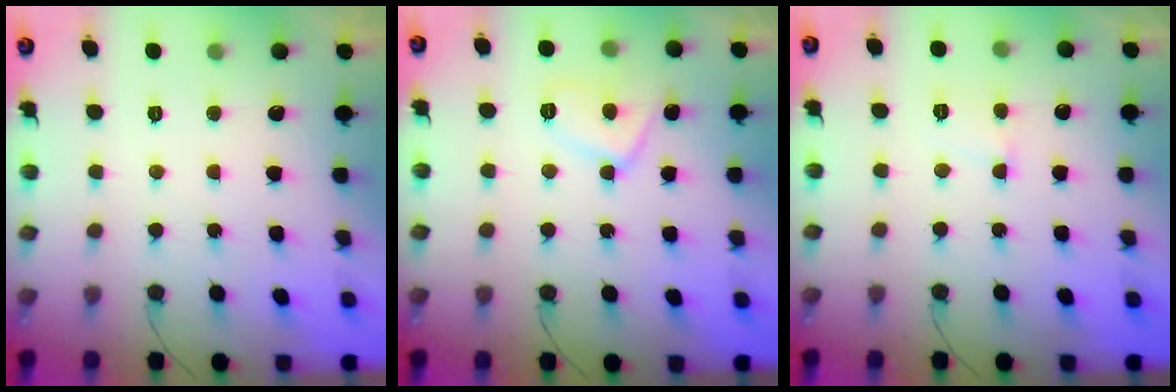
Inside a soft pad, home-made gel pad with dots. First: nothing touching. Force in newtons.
{"total": 7.7, "press": 7.7, "slide": 0.7}
{"total": 2.6, "press": 2.6, "slide": 0.3}